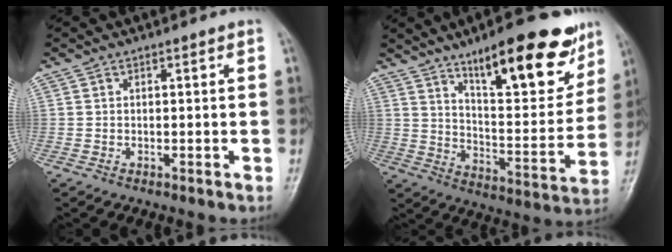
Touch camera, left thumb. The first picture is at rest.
{"total": 20.9, "force": [13.0, 6.6, 14.9], "torque": [-0.173, -0.067, 0.204]}